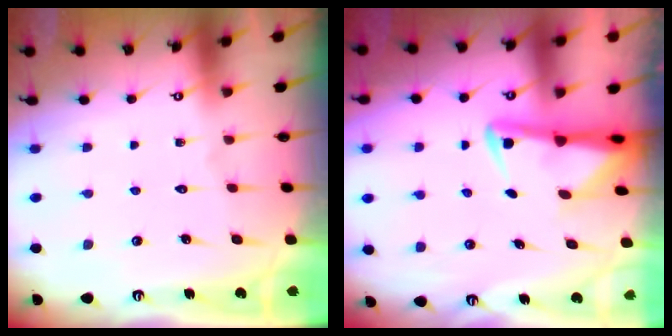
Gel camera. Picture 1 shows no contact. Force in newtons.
{"total": 3.3, "press": 3.2, "slide": 0.6}